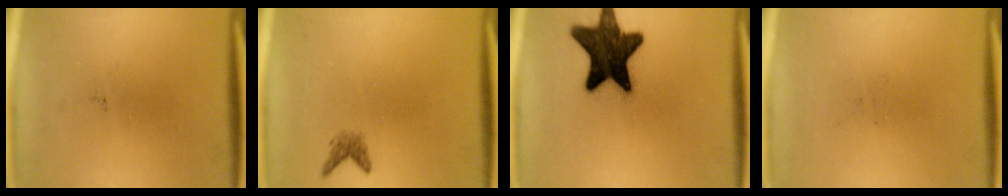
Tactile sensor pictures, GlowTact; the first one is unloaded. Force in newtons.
{"total": 1.4}
{"total": 16.1}
{"total": 0.0}